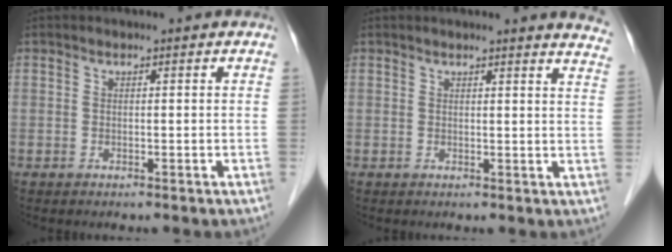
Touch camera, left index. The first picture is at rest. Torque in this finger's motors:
{"motor_torque": [0.62, -0.81, 0.06, 0.01]}